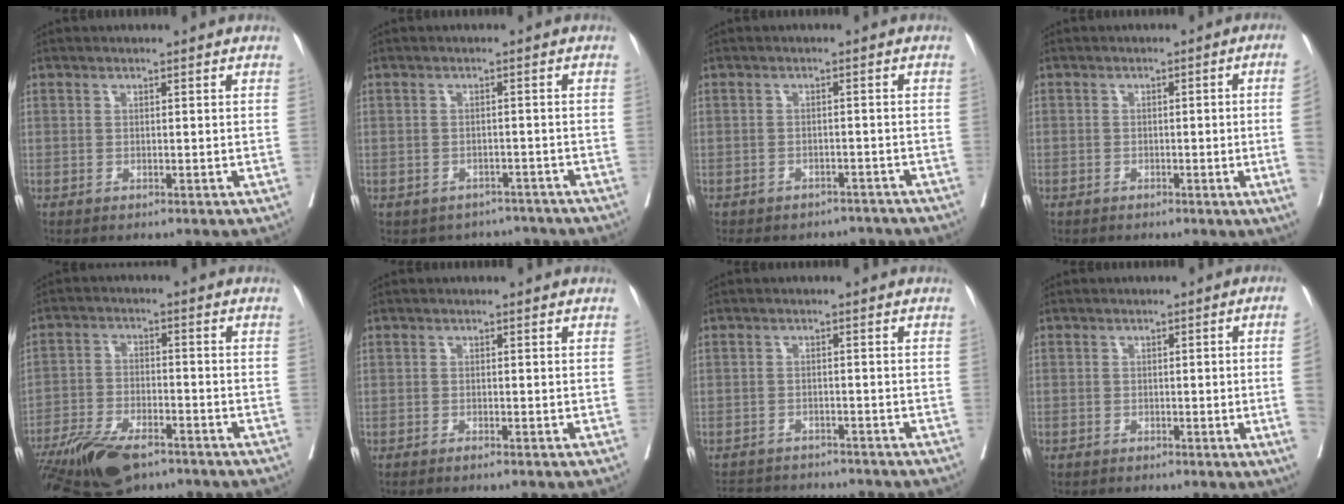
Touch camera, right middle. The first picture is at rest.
{"total": 5.6, "force": [-4.9, 2.8, -0.1], "torque": [0.018, 0.020, -0.057]}
{"total": 9.8, "force": [-8.9, 3.9, 1.6], "torque": [-0.025, 0.011, -0.101]}
{"total": 5.2, "force": [-1.0, -1.0, 4.9], "torque": [-0.057, -0.003, -0.014]}
{"total": 14.5, "force": [-10.2, 5.3, 8.8], "torque": [-0.175, -0.022, -0.179]}
{"total": 1.0, "force": [-0.8, 0.0, 0.6], "torque": [-0.013, -0.002, -0.013]}
{"total": 9.9, "force": [-9.3, 2.5, 2.3], "torque": [-0.043, 0.007, -0.123]}
{"total": 3.9, "force": [-0.9, -0.7, 3.7], "torque": [-0.045, 0.000, -0.011]}